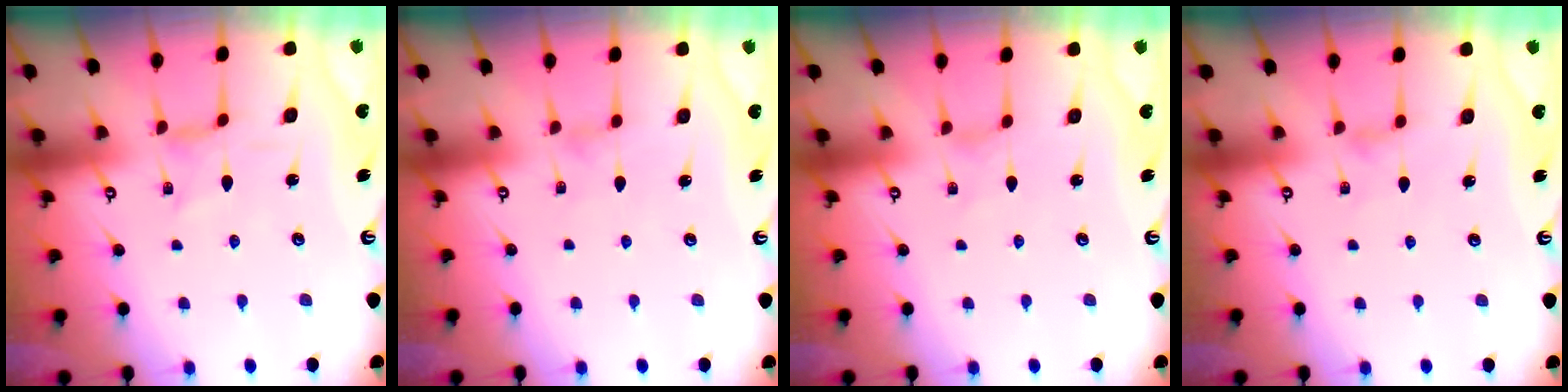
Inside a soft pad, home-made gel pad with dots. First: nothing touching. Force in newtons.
{"total": 0.7, "press": 0.7, "slide": 0.2}
{"total": 0.0}
{"total": 1.2, "press": 1.2, "slide": 0.3}